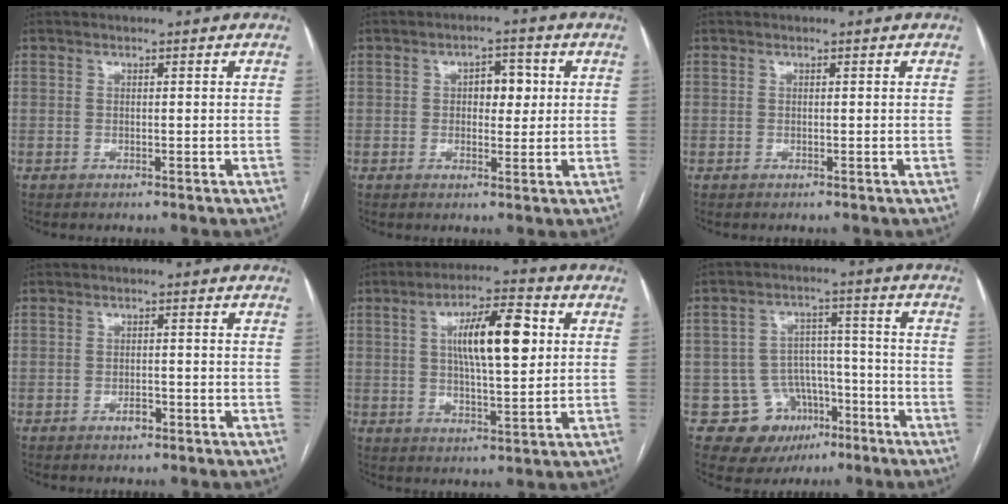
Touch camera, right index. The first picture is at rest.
{"total": 4.3, "force": [0.8, 2.4, 3.5], "torque": [-0.048, 0.012, 0.013]}
{"total": 0.0}
{"total": 1.6, "force": [-1.0, 0.7, 1.1], "torque": [-0.016, 0.002, -0.015]}
{"total": 11.7, "force": [2.7, 2.8, 11.0], "torque": [-0.191, 0.015, 0.044]}
{"total": 9.9, "force": [-4.6, 8.6, 1.8], "torque": [-0.021, 0.042, -0.056]}